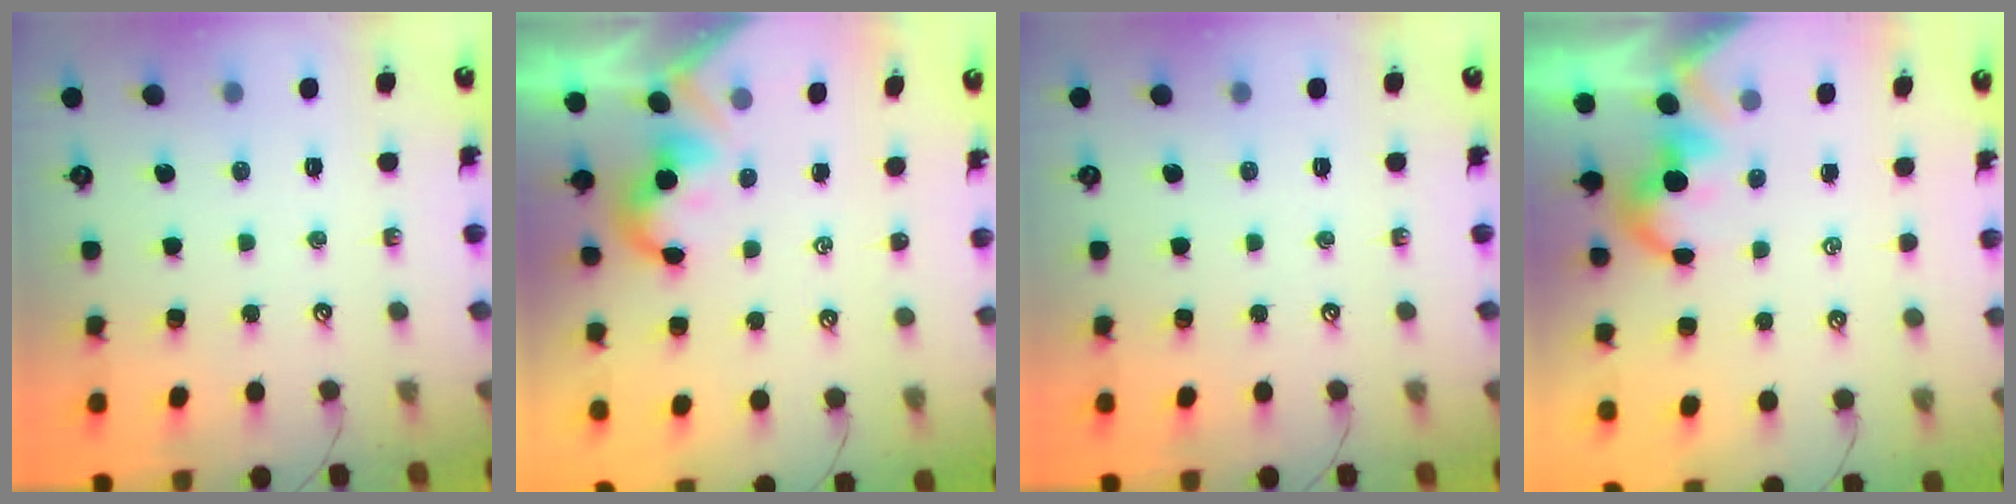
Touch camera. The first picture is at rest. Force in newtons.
{"total": 1.9, "press": 1.8, "slide": 0.5}
{"total": 0.0}
{"total": 1.6, "press": 1.6, "slide": 0.2}